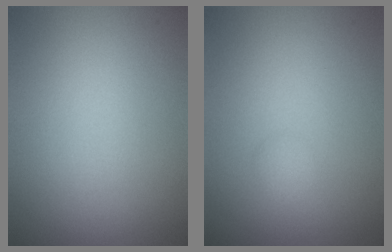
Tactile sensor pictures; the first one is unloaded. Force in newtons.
{"total": 0.8, "press": 0.8, "slide": 0.1}